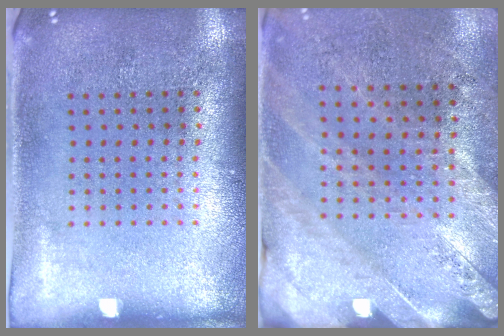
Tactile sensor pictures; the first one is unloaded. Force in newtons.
{"total": 2.5, "press": 2.3, "slide": 1.0}